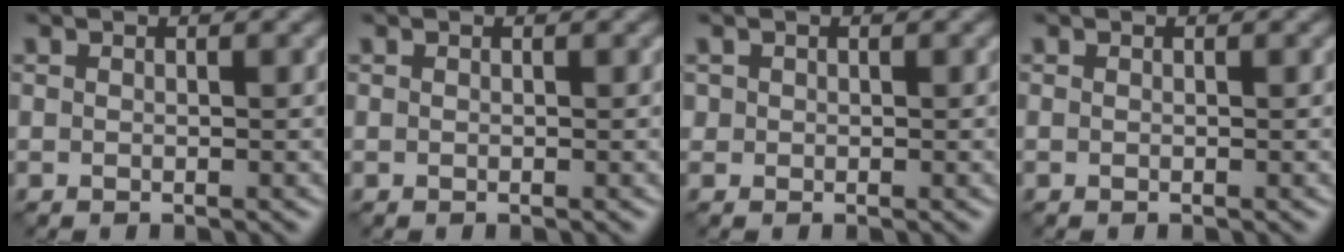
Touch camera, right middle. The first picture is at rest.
{"total": 0.0}
{"total": 0.6, "force": [0.2, 0.6, 0.1], "torque": [0.004, -0.001, 0.004]}
{"total": 0.0}